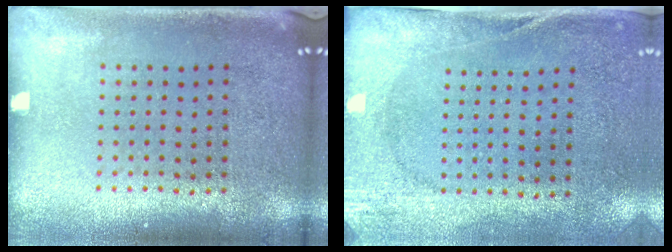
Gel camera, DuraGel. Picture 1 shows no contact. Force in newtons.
{"total": 2.7, "press": 2.1, "slide": 1.7}